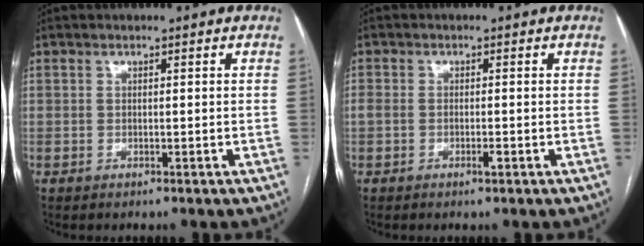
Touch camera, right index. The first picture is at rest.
{"total": 2.2, "force": [-0.8, 0.9, 1.8], "torque": [-0.046, 0.007, -0.009]}